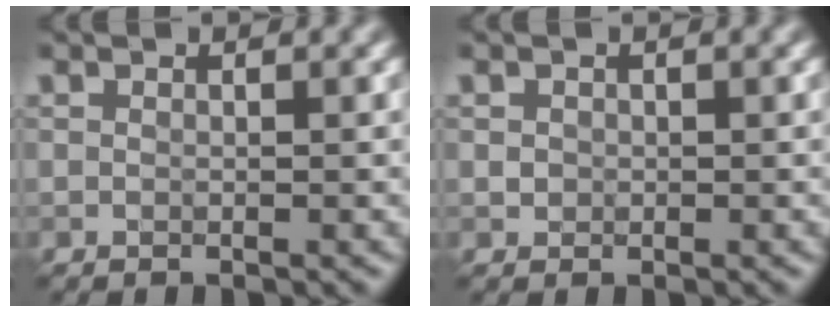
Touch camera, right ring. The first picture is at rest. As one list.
[{"total": 0.7, "force": [0.0, 0.7, 0.1], "torque": [0.002, -0.004, 0.000]}]